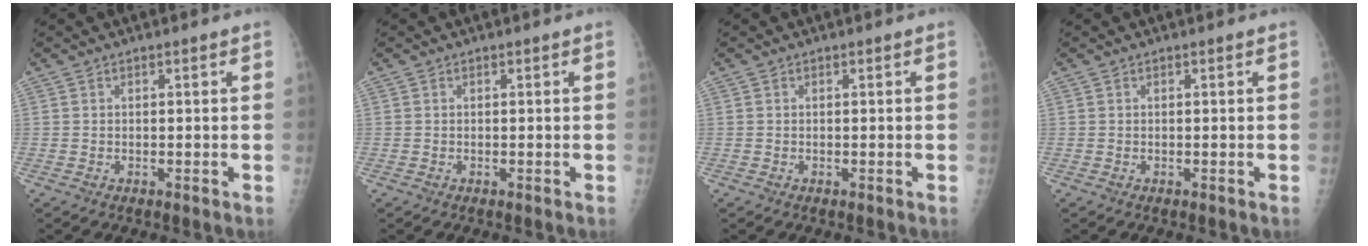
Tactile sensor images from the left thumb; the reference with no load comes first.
{"total": 0.0}
{"total": 0.0}
{"total": 0.0}